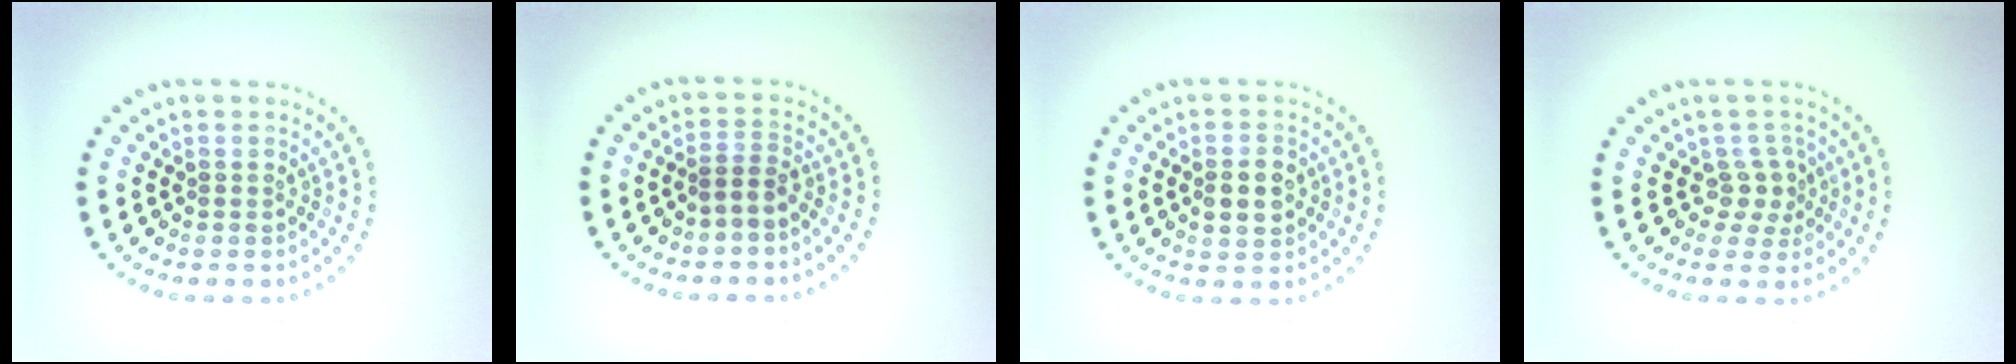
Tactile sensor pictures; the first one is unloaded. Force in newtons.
{"total": 1.5, "press": 1.2, "slide": 0.9}
{"total": 2.8, "press": 2.8, "slide": 0.0}
{"total": 2.1, "press": 1.4, "slide": 1.5}